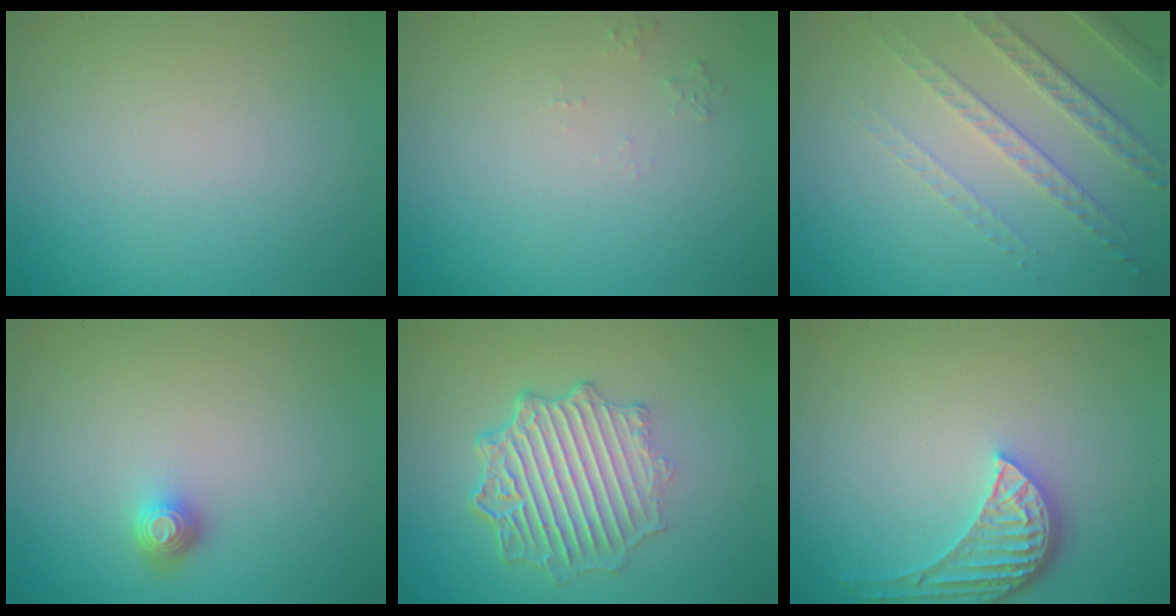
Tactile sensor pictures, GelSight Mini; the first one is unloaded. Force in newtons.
{"total": 0.8, "press": 0.7, "slide": 0.2}
{"total": 4.7, "press": 3.2, "slide": 3.4}
{"total": 1.6, "press": 1.3, "slide": 1.0}
{"total": 7.1, "press": 5.4, "slide": 4.7}
{"total": 4.3, "press": 3.5, "slide": 2.6}